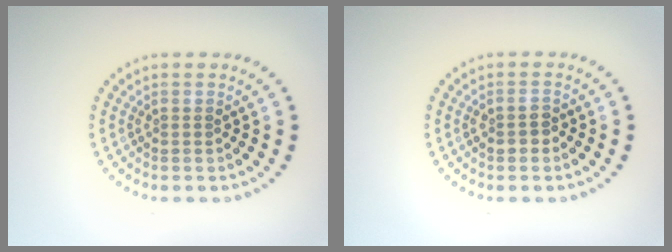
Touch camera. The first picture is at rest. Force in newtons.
{"total": 1.4, "press": 1.4, "slide": 0.3}